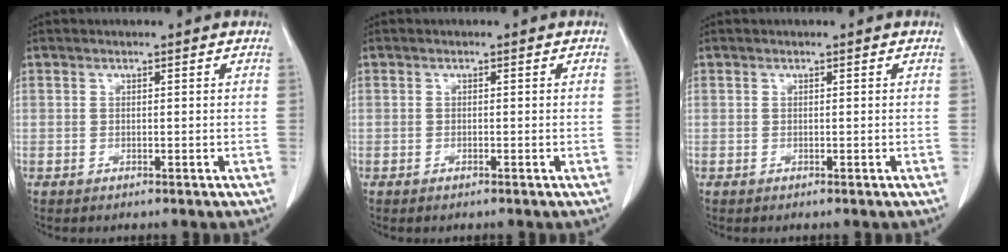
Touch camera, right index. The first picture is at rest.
{"total": 0.5, "force": [-0.5, 0.1, 0.2], "torque": [-0.003, -0.001, -0.009]}
{"total": 0.0}